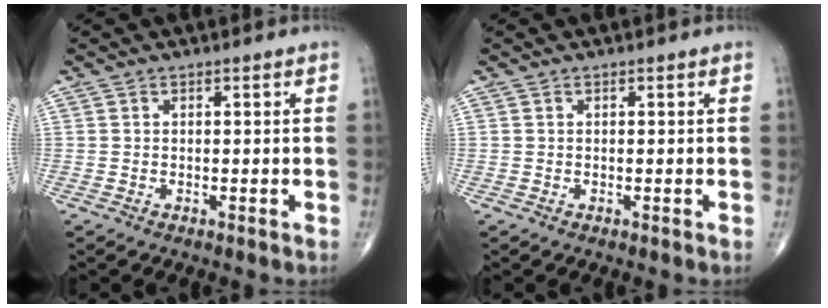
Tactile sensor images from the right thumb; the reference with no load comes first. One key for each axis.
{"total": 0.0}